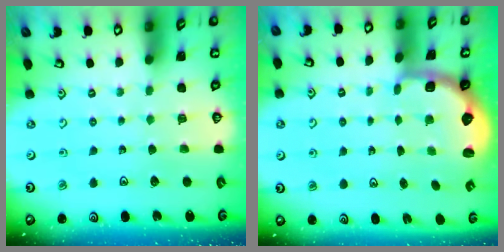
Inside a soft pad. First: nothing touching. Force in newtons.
{"total": 2.6, "press": 2.0, "slide": 1.7}